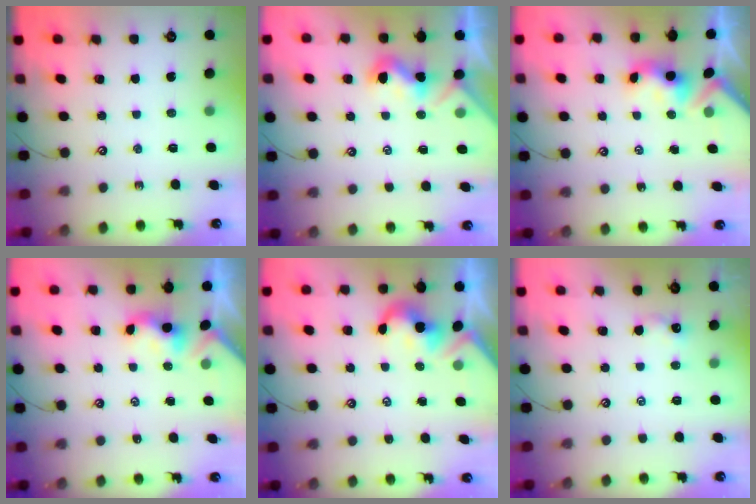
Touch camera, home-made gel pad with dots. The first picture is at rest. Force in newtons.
{"total": 0.9, "press": 0.8, "slide": 0.2}
{"total": 3.3, "press": 3.3, "slide": 0.4}
{"total": 0.0}
{"total": 2.1, "press": 2.1, "slide": 0.4}
{"total": 1.4, "press": 1.3, "slide": 0.3}